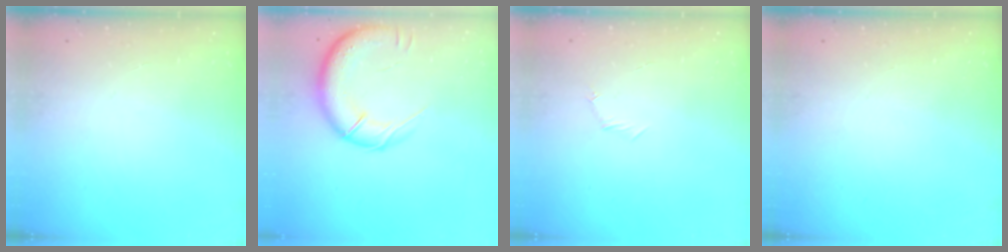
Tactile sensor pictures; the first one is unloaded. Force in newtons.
{"total": 15.8, "press": 15.3, "slide": 4.0}
{"total": 3.9, "press": 3.7, "slide": 1.0}
{"total": 0.0}